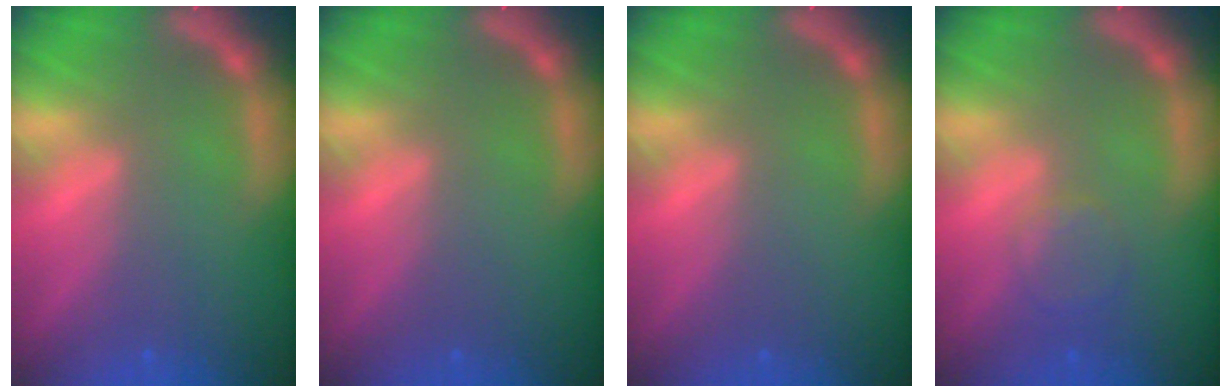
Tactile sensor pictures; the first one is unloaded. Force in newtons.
{"total": 0.0}
{"total": 0.0}
{"total": 2.4}